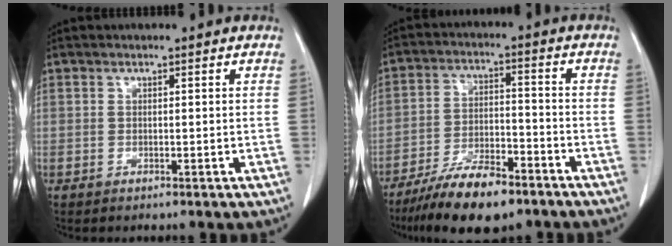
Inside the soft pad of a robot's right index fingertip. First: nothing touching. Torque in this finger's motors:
{"motor_torque": [-0.04, -0.23, 0.03, 0.02]}